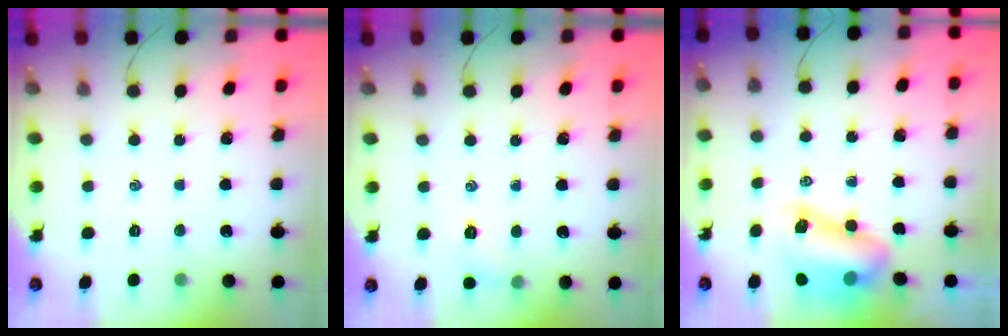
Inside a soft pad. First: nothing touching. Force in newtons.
{"total": 5.7, "press": 5.6, "slide": 1.1}
{"total": 9.6, "press": 9.2, "slide": 2.7}